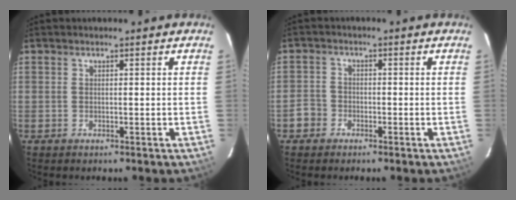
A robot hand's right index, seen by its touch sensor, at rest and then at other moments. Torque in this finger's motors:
{"motor_torque": [-0.05, 0.04, -0.49, -0.21]}